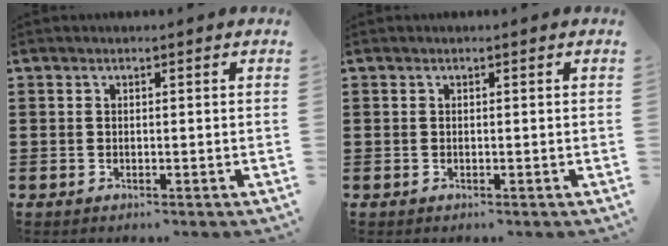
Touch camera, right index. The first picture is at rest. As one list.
[{"total": 0.0}]